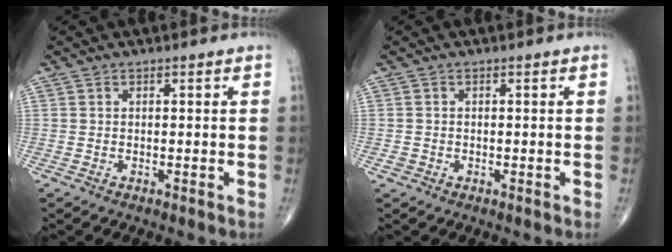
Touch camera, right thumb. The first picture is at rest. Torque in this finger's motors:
{"motor_torque": [0.35, 0.30, 0.05, -0.15, 0.00]}